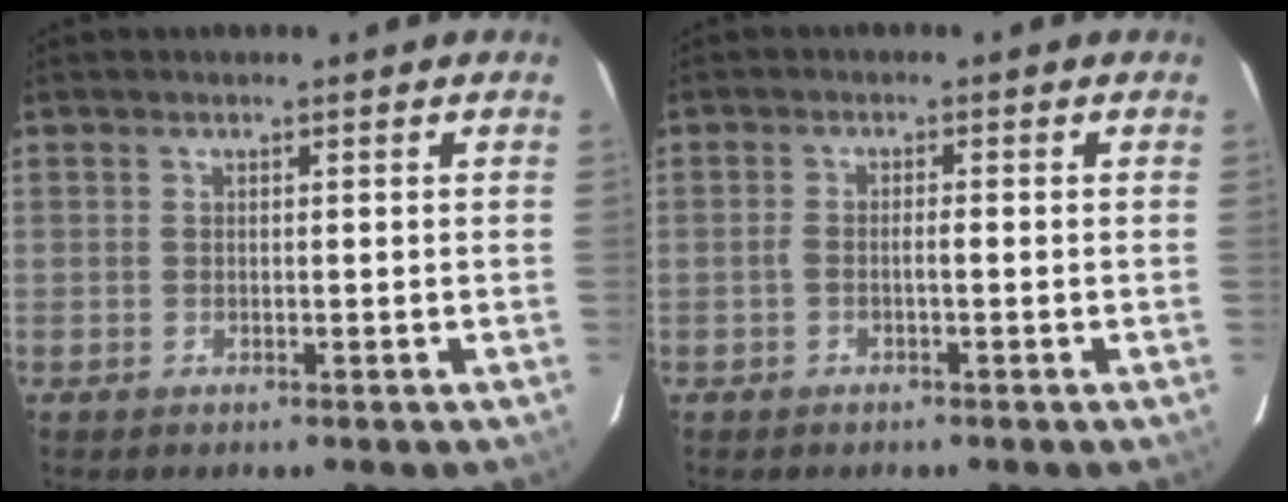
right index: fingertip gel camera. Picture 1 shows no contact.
{"total": 1.6, "force": [-0.5, 0.3, 1.5], "torque": [-0.029, 0.006, -0.010]}